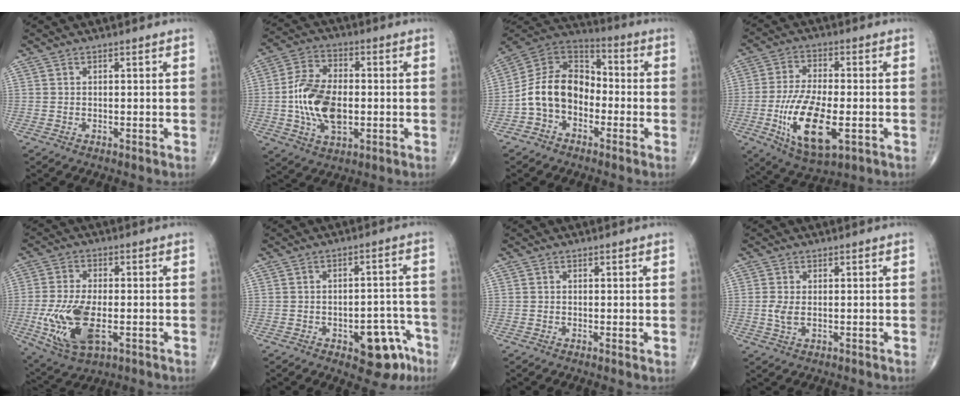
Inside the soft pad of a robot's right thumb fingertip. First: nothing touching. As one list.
[{"total": 13.8, "force": [-1.4, 7.9, 11.2], "torque": [-0.206, 0.009, -0.027]}, {"total": 12.9, "force": [-3.2, 9.5, 8.2], "torque": [-0.127, 0.055, -0.073]}, {"total": 15.2, "force": [-4.1, 6.4, 13.2], "torque": [-0.250, -0.004, -0.064]}, {"total": 13.3, "force": [-3.1, 6.5, 11.3], "torque": [-0.235, -0.004, -0.047]}, {"total": 10.0, "force": [-5.0, 5.0, 7.1], "torque": [-0.056, 0.041, -0.058]}, {"total": 0.6, "force": [0.0, 0.1, 0.5], "torque": [-0.011, -0.003, -0.003]}, {"total": 2.7, "force": [-0.1, 1.5, 2.2], "torque": [-0.056, -0.006, -0.003]}]